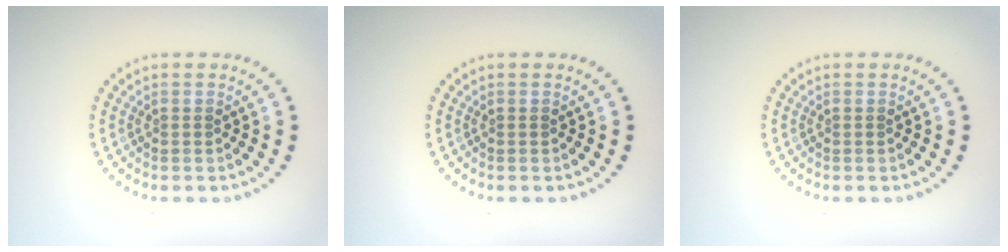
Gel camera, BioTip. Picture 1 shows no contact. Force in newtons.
{"total": 0.0}
{"total": 0.0}